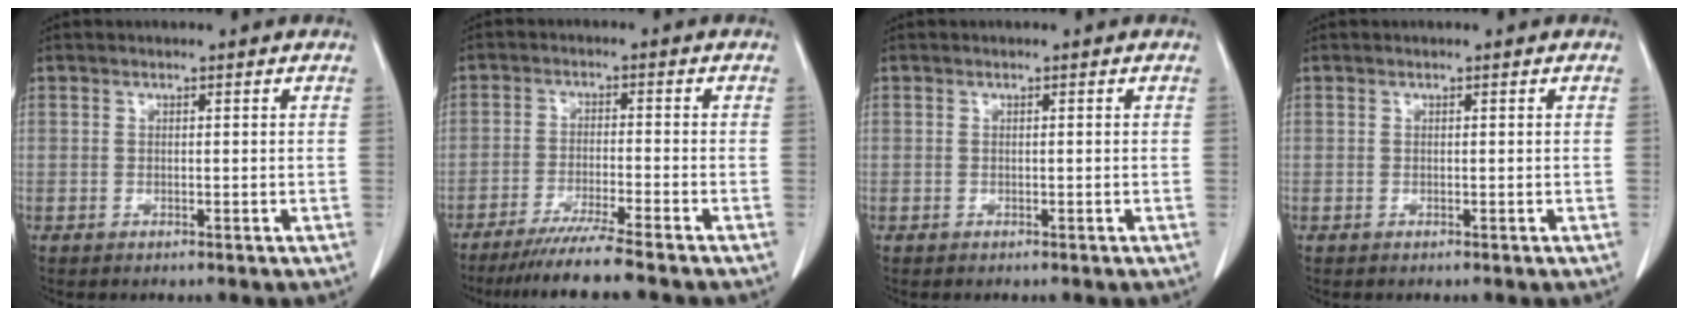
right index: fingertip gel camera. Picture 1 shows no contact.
{"total": 7.5, "force": [-6.3, -1.3, 3.9], "torque": [-0.058, -0.024, -0.104]}
{"total": 0.0}
{"total": 0.0}